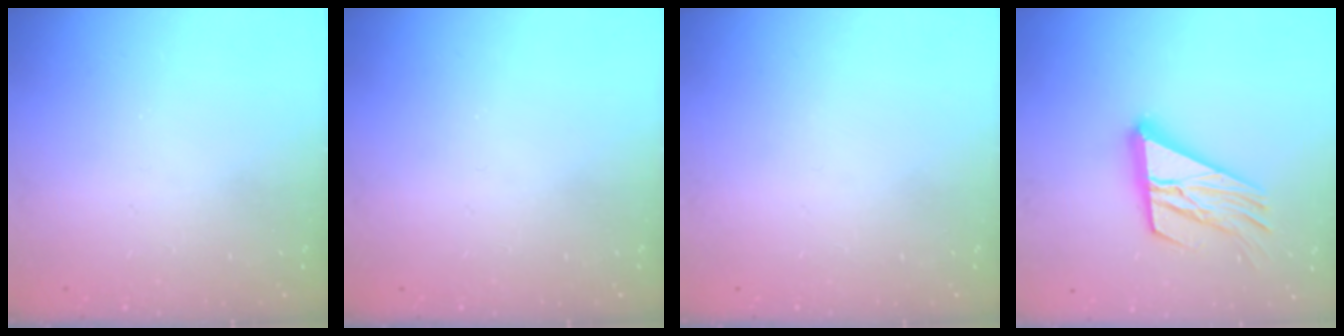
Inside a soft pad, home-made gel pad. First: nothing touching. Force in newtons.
{"total": 0.0}
{"total": 0.0}
{"total": 17.2, "press": 17.1, "slide": 1.8}